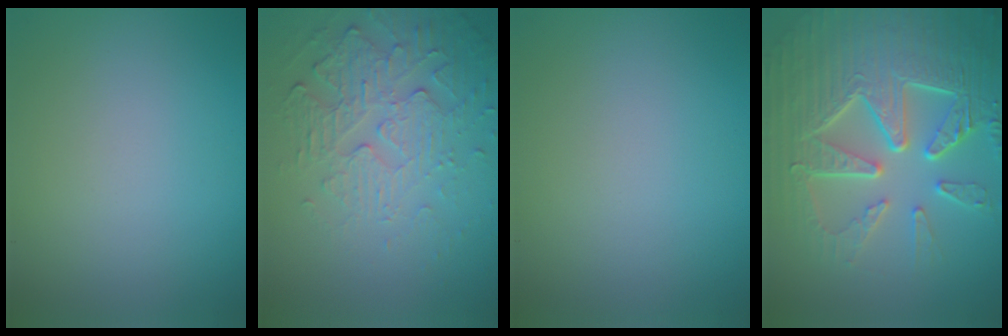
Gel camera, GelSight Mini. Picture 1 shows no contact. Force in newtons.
{"total": 6.0, "press": 3.6, "slide": 4.8}
{"total": 0.0}
{"total": 9.7, "press": 6.5, "slide": 7.2}